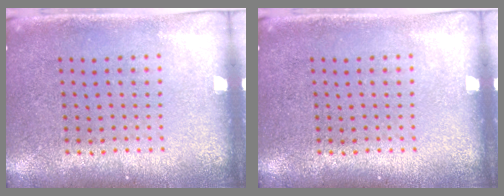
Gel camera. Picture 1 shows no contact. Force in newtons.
{"total": 0.0}